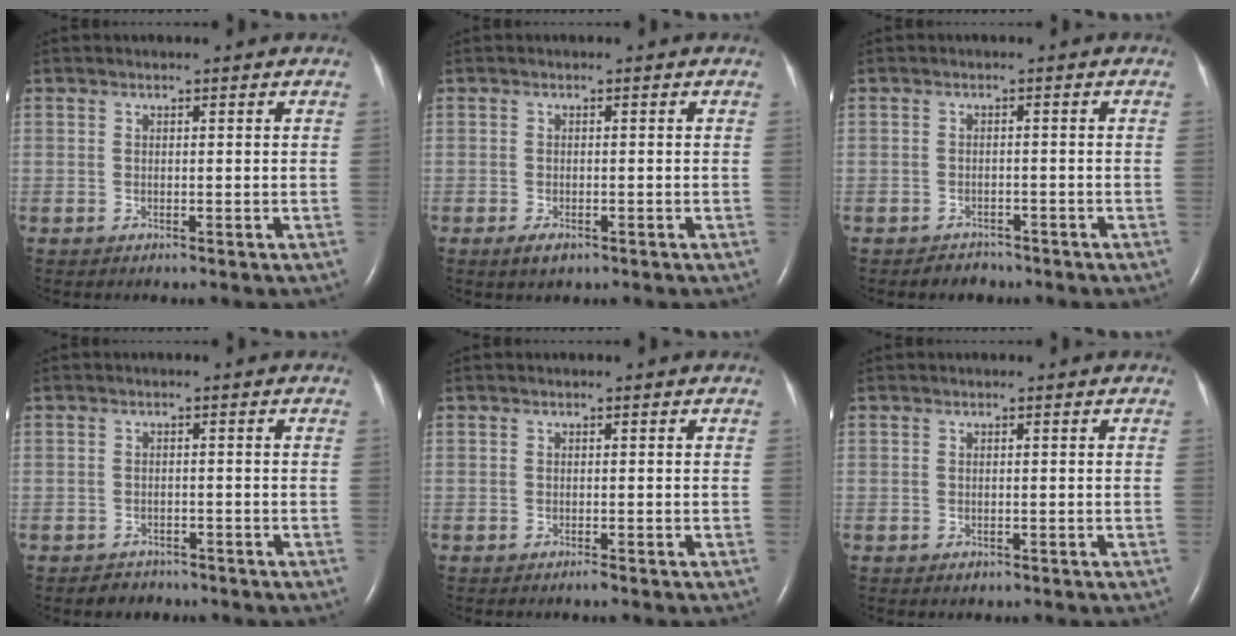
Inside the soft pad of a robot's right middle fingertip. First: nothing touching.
{"total": 1.9, "force": [-1.1, 0.8, 1.4], "torque": [-0.032, -0.003, -0.016]}
{"total": 2.0, "force": [-1.7, 1.1, -0.1], "torque": [-0.009, 0.002, -0.024]}
{"total": 2.2, "force": [-1.7, 1.3, -0.1], "torque": [-0.013, 0.004, -0.025]}
{"total": 0.6, "force": [-0.4, -0.1, 0.3], "torque": [-0.008, 0.000, -0.007]}
{"total": 0.5, "force": [-0.3, 0.3, 0.3], "torque": [-0.007, 0.000, -0.003]}